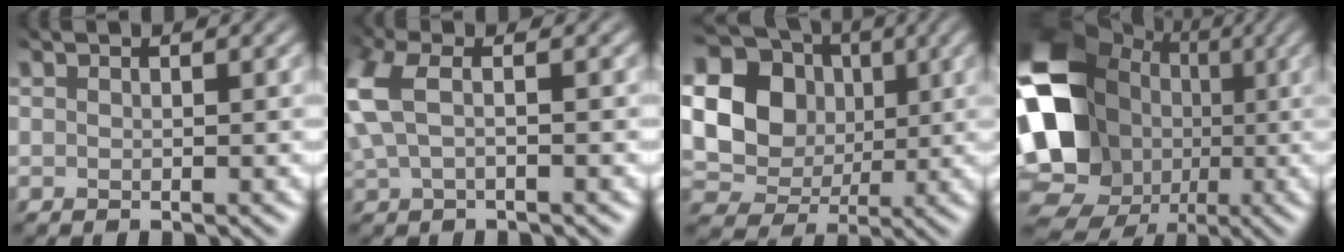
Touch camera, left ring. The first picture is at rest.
{"total": 3.6, "force": [0.0, 1.7, 3.2], "torque": [-0.095, 0.006, 0.005]}
{"total": 15.4, "force": [2.1, 13.8, 6.6], "torque": [-0.167, 0.017, 0.024]}
{"total": 16.3, "force": [-1.8, 14.1, 8.0], "torque": [-0.165, -0.011, -0.041]}